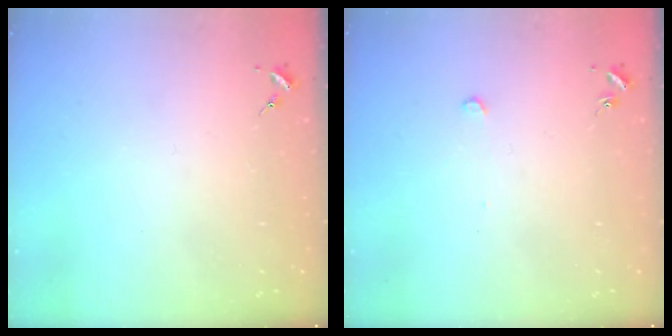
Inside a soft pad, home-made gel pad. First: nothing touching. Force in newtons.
{"total": 2.6, "press": 2.6, "slide": 0.2}